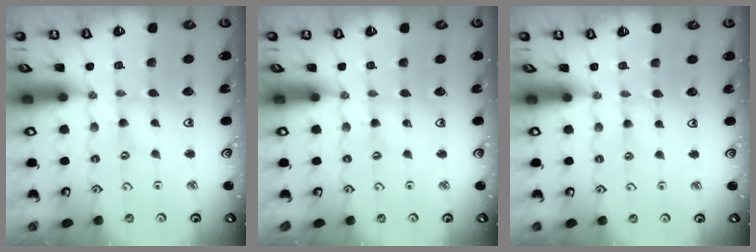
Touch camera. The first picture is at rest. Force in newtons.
{"total": 0.0}
{"total": 1.0, "press": 1.0, "slide": 0.2}